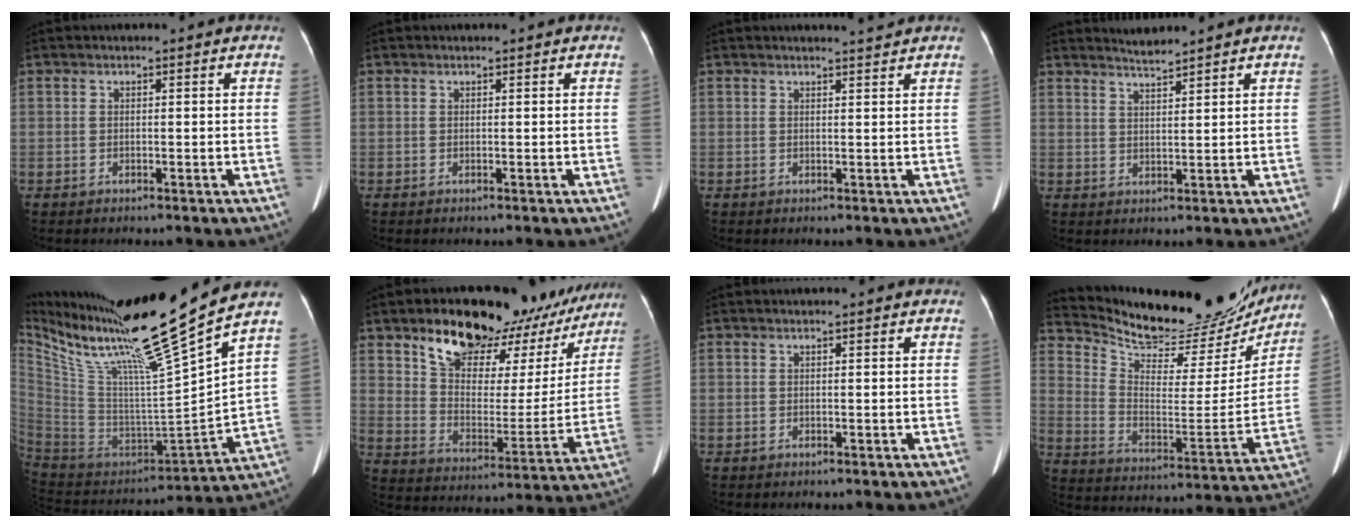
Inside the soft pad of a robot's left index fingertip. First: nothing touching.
{"total": 0.0}
{"total": 1.6, "force": [1.5, -0.6, 0.1], "torque": [-0.008, -0.008, 0.024]}
{"total": 2.6, "force": [2.5, -0.5, 0.3], "torque": [-0.009, 0.000, 0.051]}
{"total": 24.4, "force": [18.1, -1.8, 16.2], "torque": [-0.277, -0.035, 0.320]}
{"total": 22.5, "force": [16.7, 10.5, 10.8], "torque": [-0.143, 0.013, 0.234]}
{"total": 0.0}
{"total": 23.8, "force": [21.9, 6.4, 6.9], "torque": [-0.119, -0.045, 0.309]}